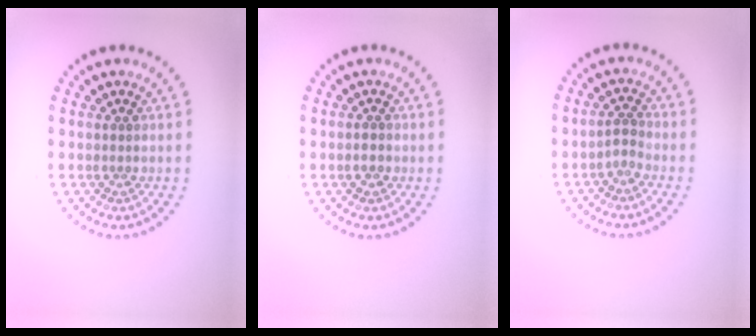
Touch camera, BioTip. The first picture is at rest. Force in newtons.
{"total": 1.2, "press": 1.1, "slide": 0.3}
{"total": 1.2, "press": 0.9, "slide": 0.7}